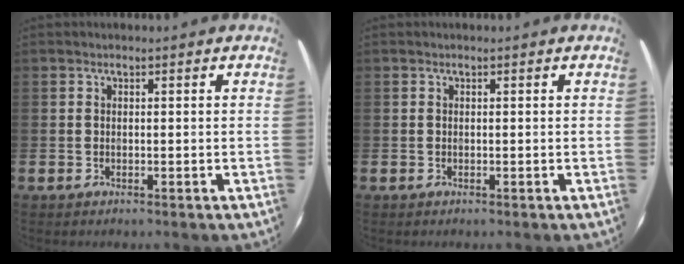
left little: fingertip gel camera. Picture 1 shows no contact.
{"total": 0.0}